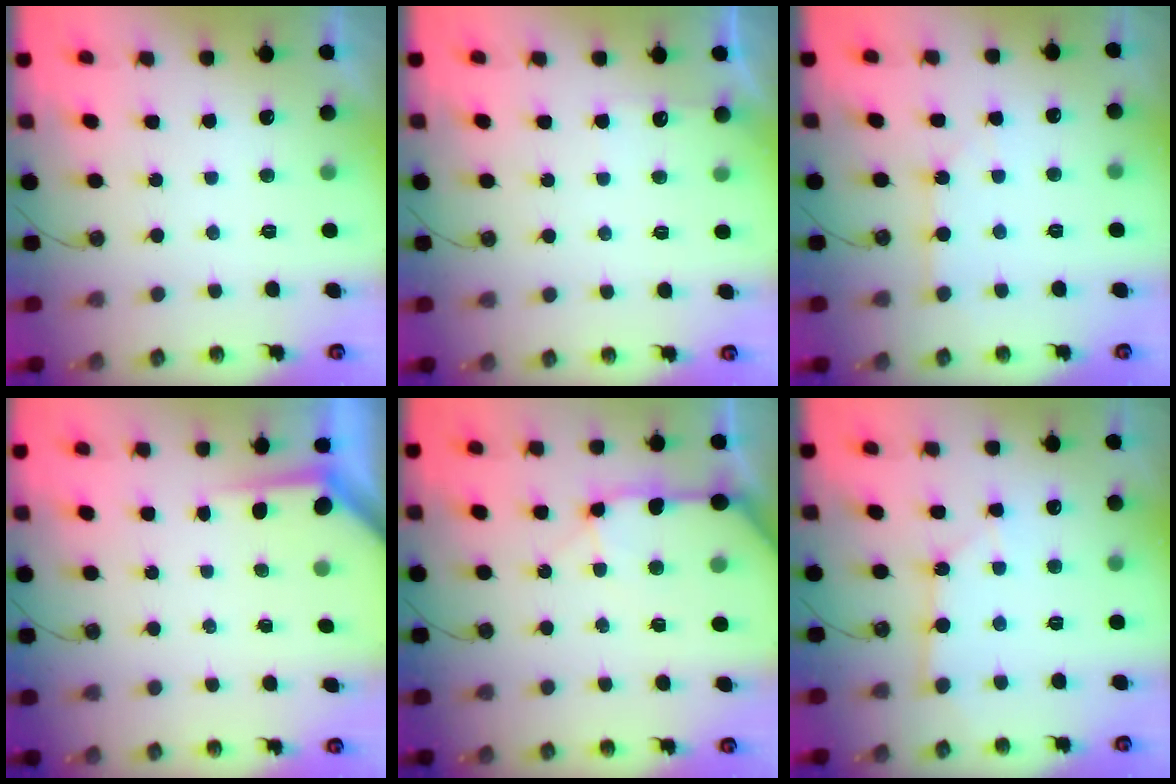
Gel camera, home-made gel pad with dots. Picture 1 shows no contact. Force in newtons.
{"total": 3.8, "press": 3.8, "slide": 0.3}
{"total": 3.3, "press": 3.3, "slide": 0.3}
{"total": 3.1, "press": 3.1, "slide": 0.4}
{"total": 11.5, "press": 11.4, "slide": 1.7}
{"total": 2.6, "press": 2.6, "slide": 0.3}